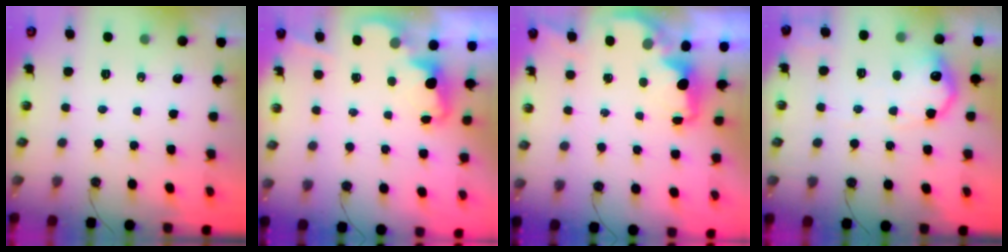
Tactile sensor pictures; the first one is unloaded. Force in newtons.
{"total": 2.4, "press": 2.4, "slide": 0.5}
{"total": 2.0, "press": 1.9, "slide": 0.8}
{"total": 15.4, "press": 15.4, "slide": 0.9}